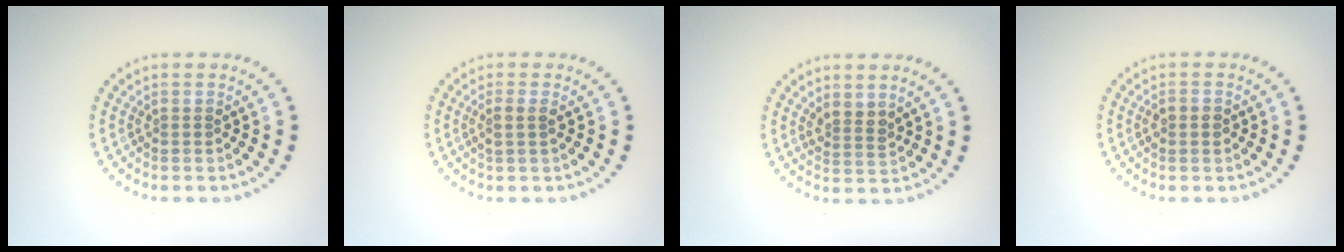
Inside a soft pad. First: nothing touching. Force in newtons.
{"total": 1.3, "press": 1.1, "slide": 0.5}
{"total": 1.9, "press": 1.6, "slide": 1.0}
{"total": 1.0, "press": 0.9, "slide": 0.2}